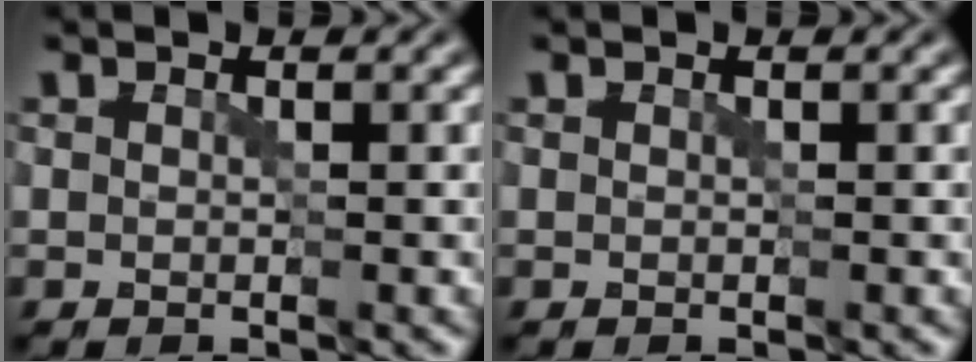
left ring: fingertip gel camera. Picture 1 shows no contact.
{"total": 0.0}